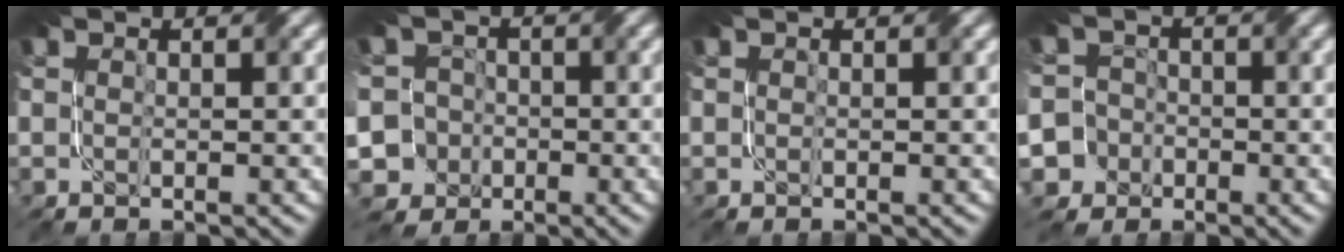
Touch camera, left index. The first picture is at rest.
{"total": 9.6, "force": [-4.2, 8.0, 3.1], "torque": [-0.073, 0.007, -0.111]}
{"total": 0.0}
{"total": 8.1, "force": [-4.7, 6.5, 1.2], "torque": [-0.024, -0.007, -0.110]}